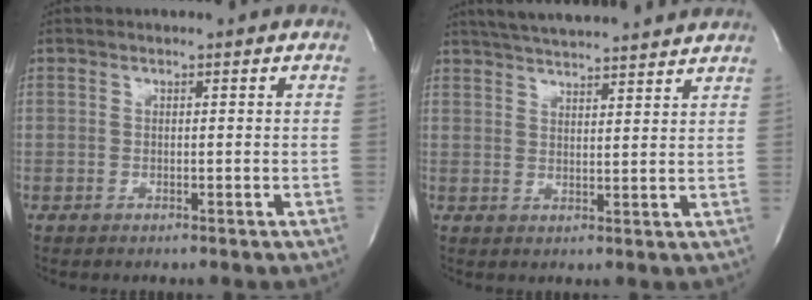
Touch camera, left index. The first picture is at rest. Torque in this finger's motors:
{"motor_torque": [0.00, -0.15, 0.53, 0.15]}